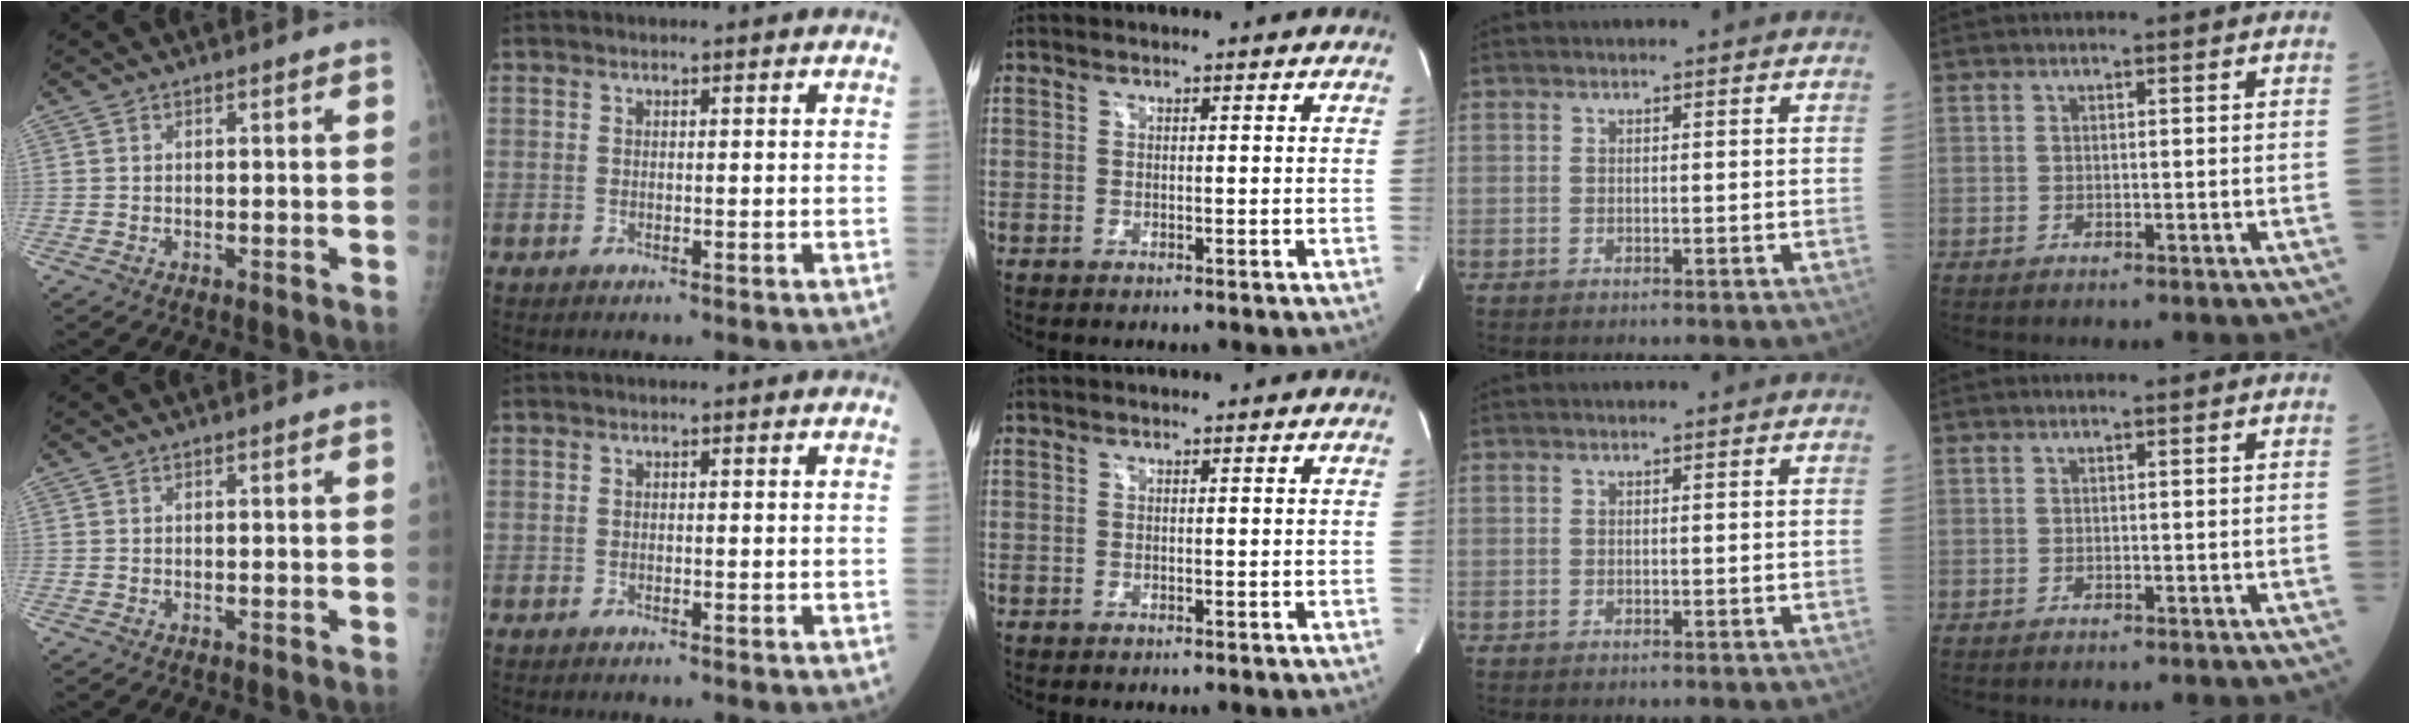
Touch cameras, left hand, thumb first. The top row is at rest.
{}